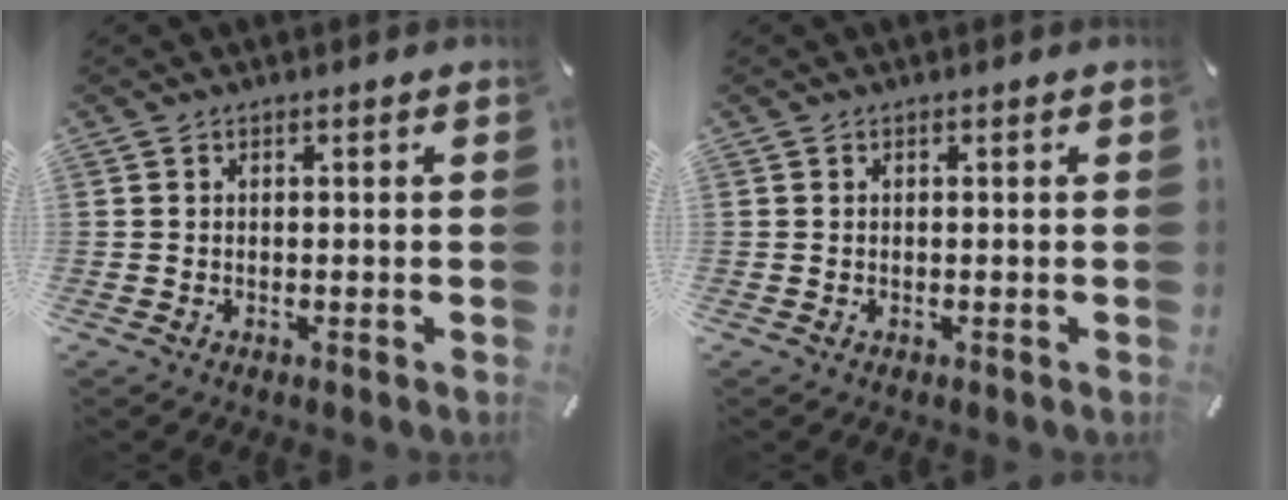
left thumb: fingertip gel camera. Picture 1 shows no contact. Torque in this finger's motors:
{"motor_torque": [-0.01, 0.00, -0.03, -0.02, 0.02]}